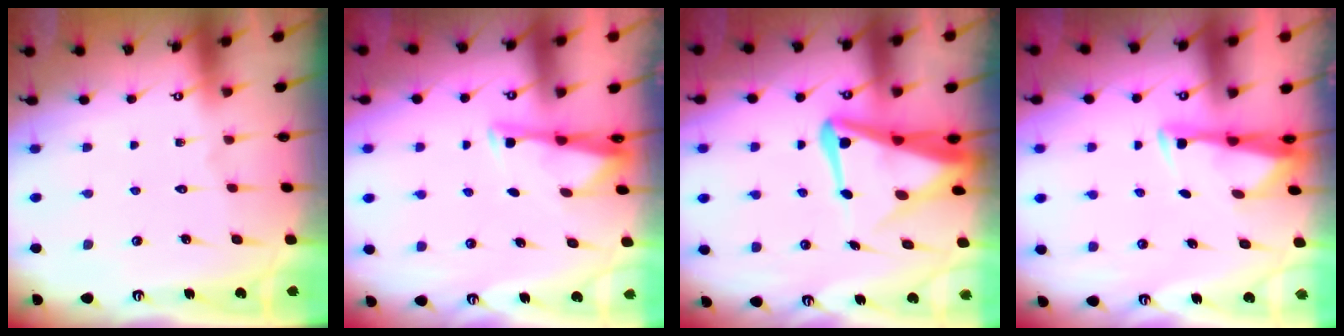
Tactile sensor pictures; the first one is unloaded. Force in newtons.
{"total": 3.1, "press": 3.1, "slide": 0.1}
{"total": 9.8, "press": 9.8, "slide": 1.1}
{"total": 3.3, "press": 3.2, "slide": 0.8}